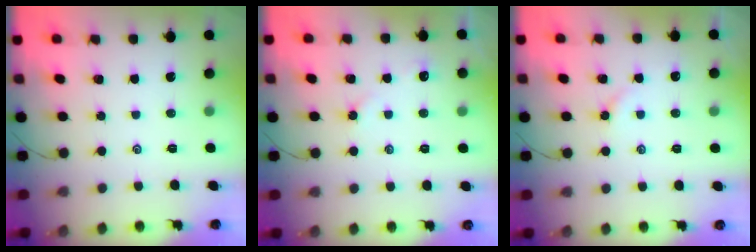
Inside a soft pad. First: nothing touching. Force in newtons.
{"total": 3.0, "press": 2.9, "slide": 0.4}
{"total": 1.5, "press": 1.4, "slide": 0.3}